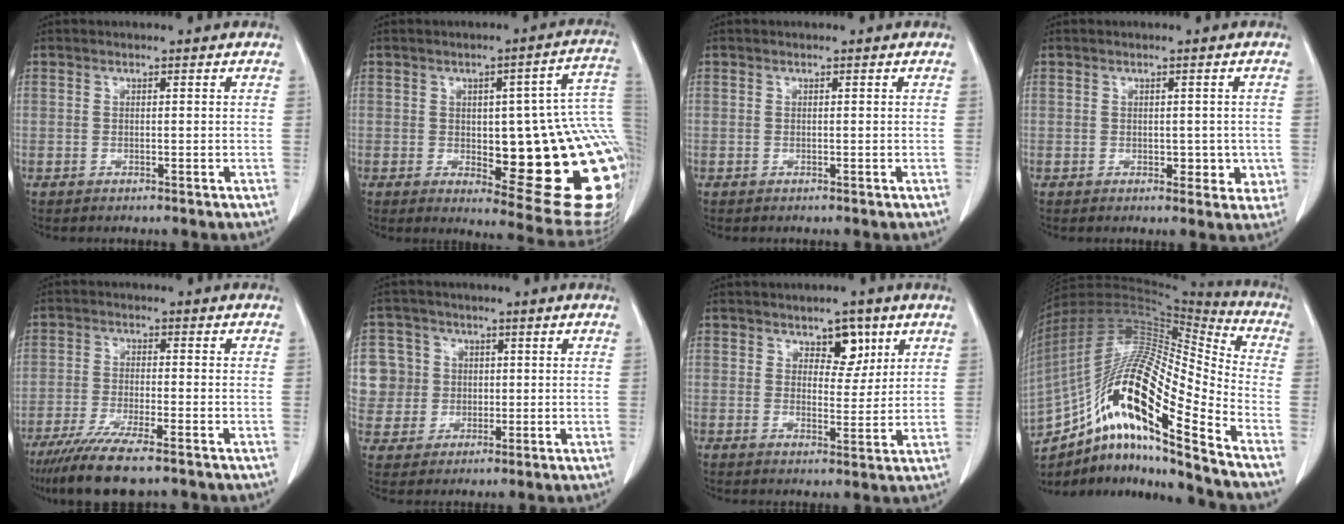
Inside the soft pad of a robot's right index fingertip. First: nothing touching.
{"total": 25.3, "force": [-1.8, 6.8, 24.3], "torque": [-0.208, 0.017, 0.000]}
{"total": 0.0}
{"total": 3.7, "force": [-0.4, 2.5, 2.7], "torque": [-0.015, 0.005, 0.005]}
{"total": 9.9, "force": [-7.5, 0.9, 6.5], "torque": [-0.109, -0.025, -0.122]}
{"total": 10.3, "force": [1.8, 10.1, 1.6], "torque": [-0.056, 0.039, 0.053]}
{"total": 4.8, "force": [2.7, 2.6, 2.9], "torque": [-0.034, 0.002, 0.041]}
{"total": 24.3, "force": [-14.0, 2.9, 19.7], "torque": [-0.371, 0.000, -0.248]}